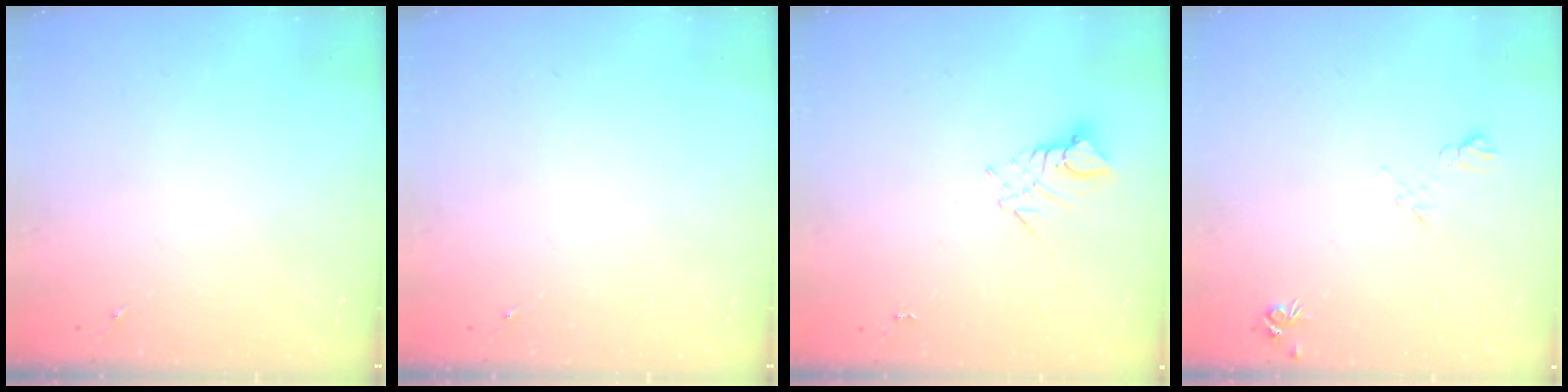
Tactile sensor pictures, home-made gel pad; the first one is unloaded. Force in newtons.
{"total": 0.0}
{"total": 3.8, "press": 3.8, "slide": 0.2}
{"total": 5.3, "press": 5.2, "slide": 0.9}